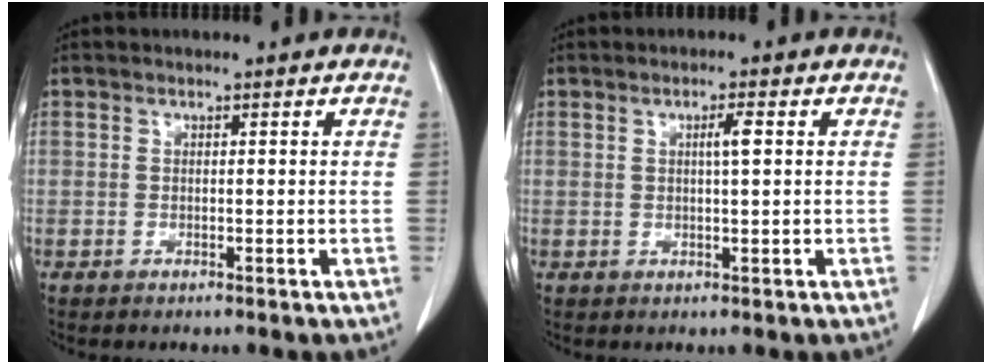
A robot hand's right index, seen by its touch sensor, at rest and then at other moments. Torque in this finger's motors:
{"motor_torque": [0.50, -0.07, 0.24, 0.06]}